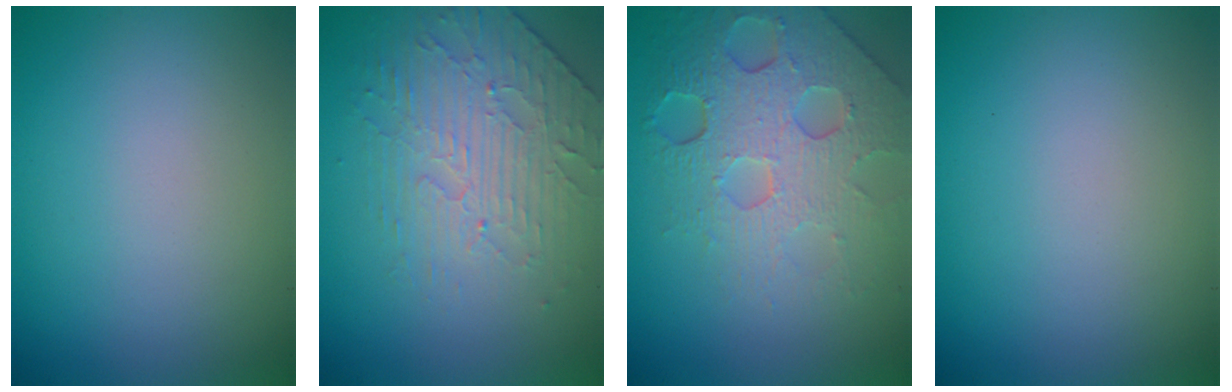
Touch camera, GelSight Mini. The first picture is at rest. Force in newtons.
{"total": 4.4, "press": 3.4, "slide": 2.7}
{"total": 7.7, "press": 5.2, "slide": 5.6}
{"total": 0.0}